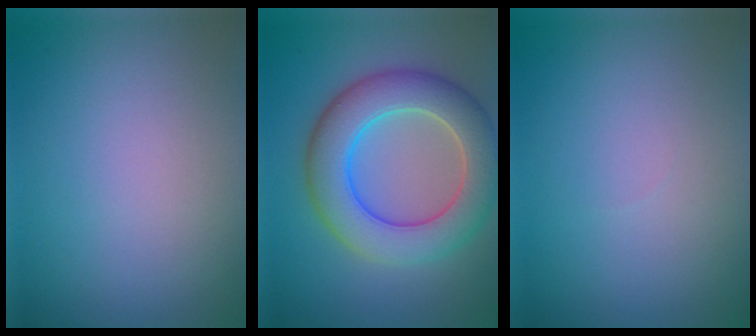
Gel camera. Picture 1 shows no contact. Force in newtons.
{"total": 8.4, "press": 8.4, "slide": 0.5}
{"total": 0.0}